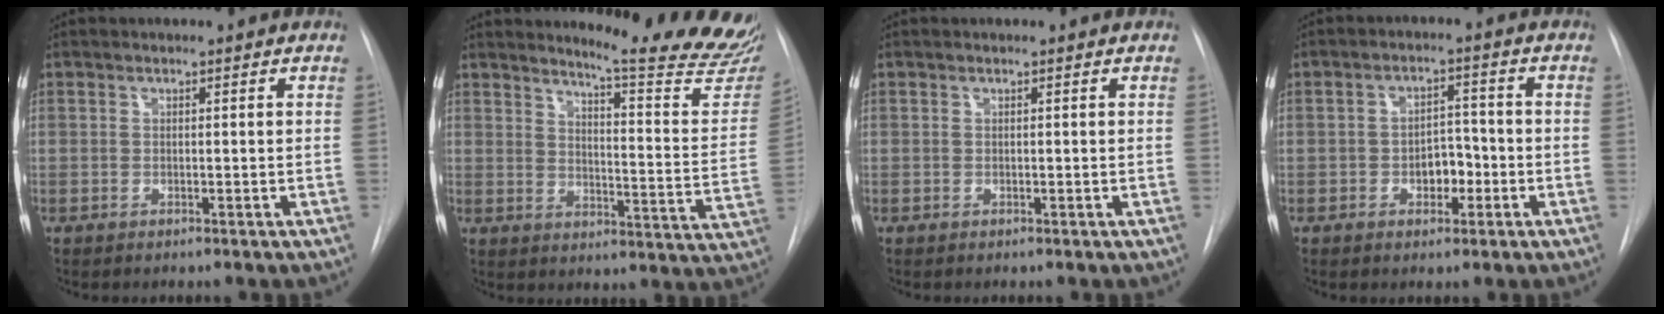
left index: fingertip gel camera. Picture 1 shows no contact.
{"total": 19.0, "force": [17.8, 0.1, 6.4], "torque": [-0.082, -0.135, 0.203]}
{"total": 0.0}
{"total": 4.6, "force": [-2.0, 2.8, 3.0], "torque": [-0.040, 0.008, -0.031]}